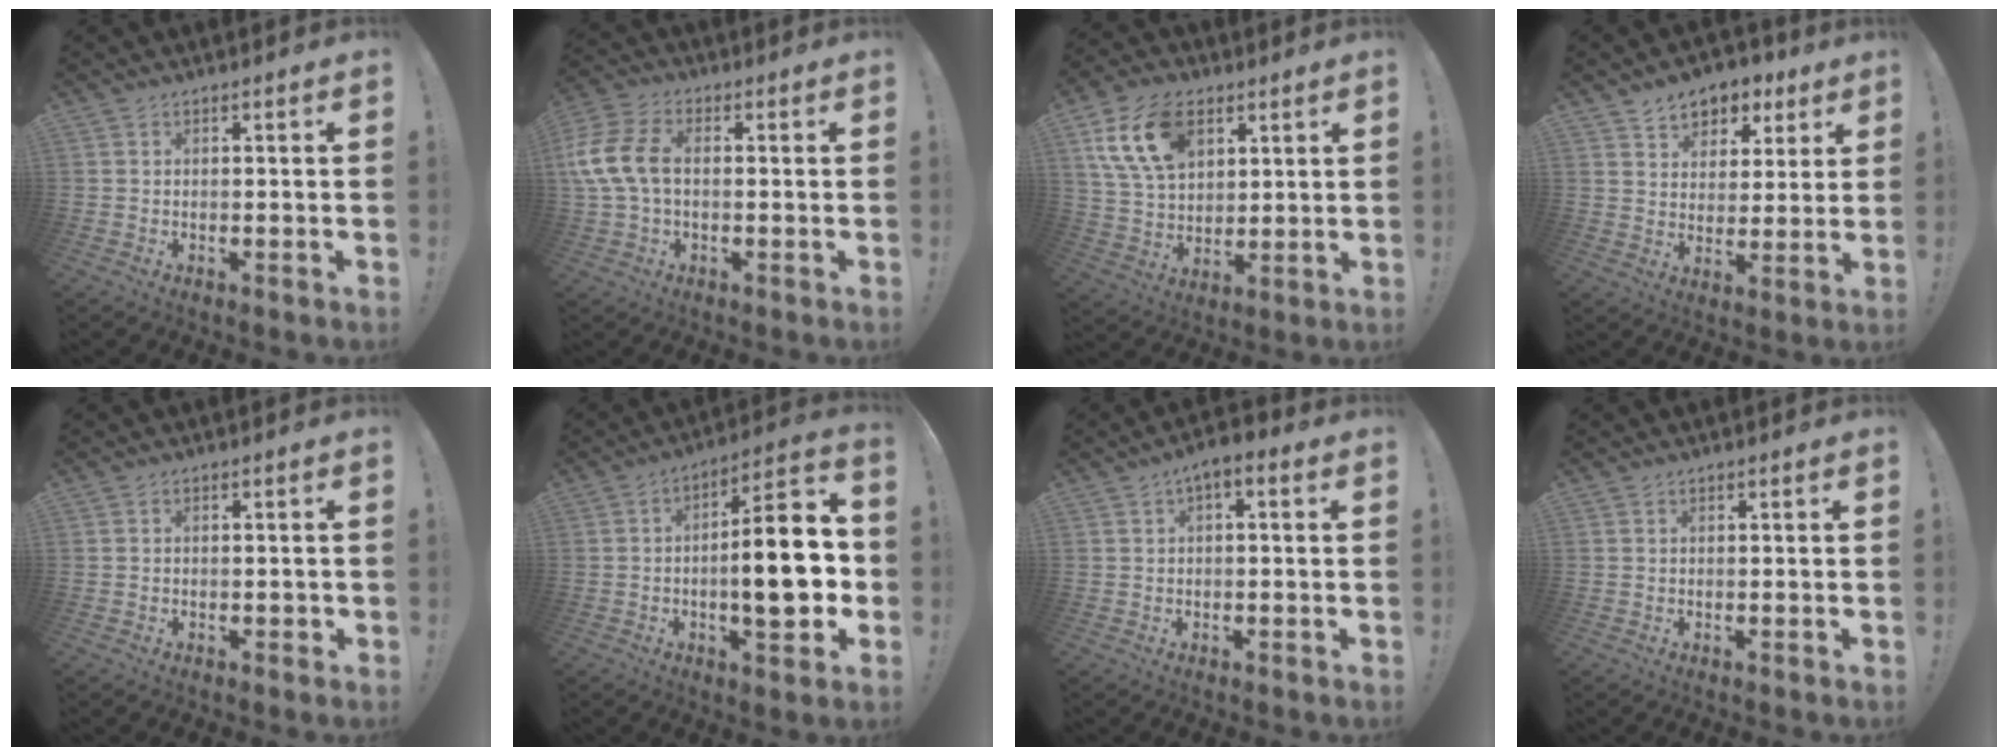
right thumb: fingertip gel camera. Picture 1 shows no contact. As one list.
[{"total": 12.1, "force": [0.4, 7.8, 9.3], "torque": [-0.206, 0.011, 0.013]}, {"total": 16.9, "force": [7.5, 11.0, 10.4], "torque": [-0.200, -0.013, 0.143]}, {"total": 7.8, "force": [4.9, 5.8, 1.7], "torque": [-0.013, -0.038, 0.091]}, {"total": 1.3, "force": [-0.5, 1.0, 0.6], "torque": [-0.017, 0.008, -0.008]}, {"total": 16.9, "force": [-2.2, 5.1, 15.9], "torque": [-0.229, 0.006, -0.040]}, {"total": 3.1, "force": [0.3, 1.1, 2.8], "torque": [-0.045, 0.002, 0.002]}, {"total": 0.0}]